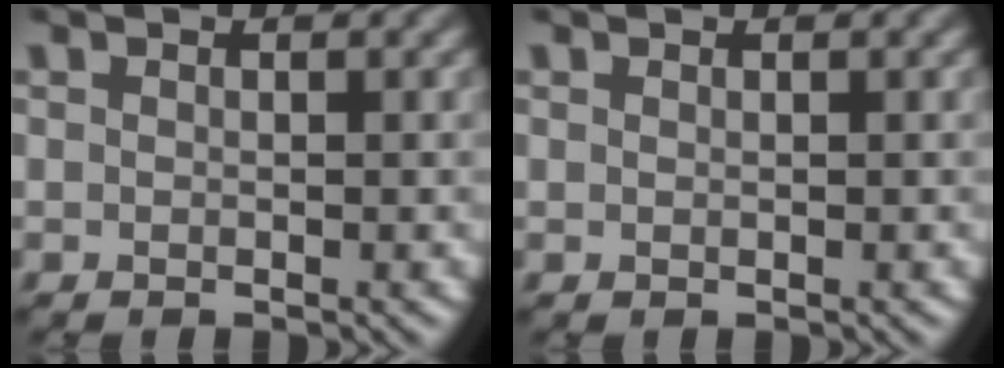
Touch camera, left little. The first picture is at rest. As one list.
[{"total": 0.0}]